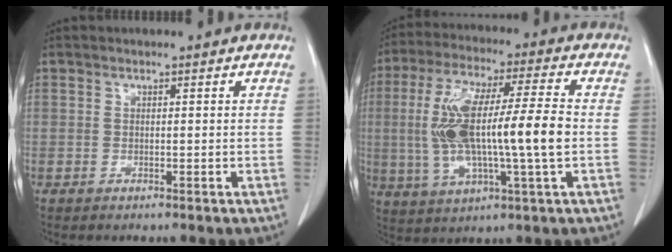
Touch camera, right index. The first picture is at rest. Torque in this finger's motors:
{"motor_torque": [2.14, 0.00, 1.02, 0.21]}